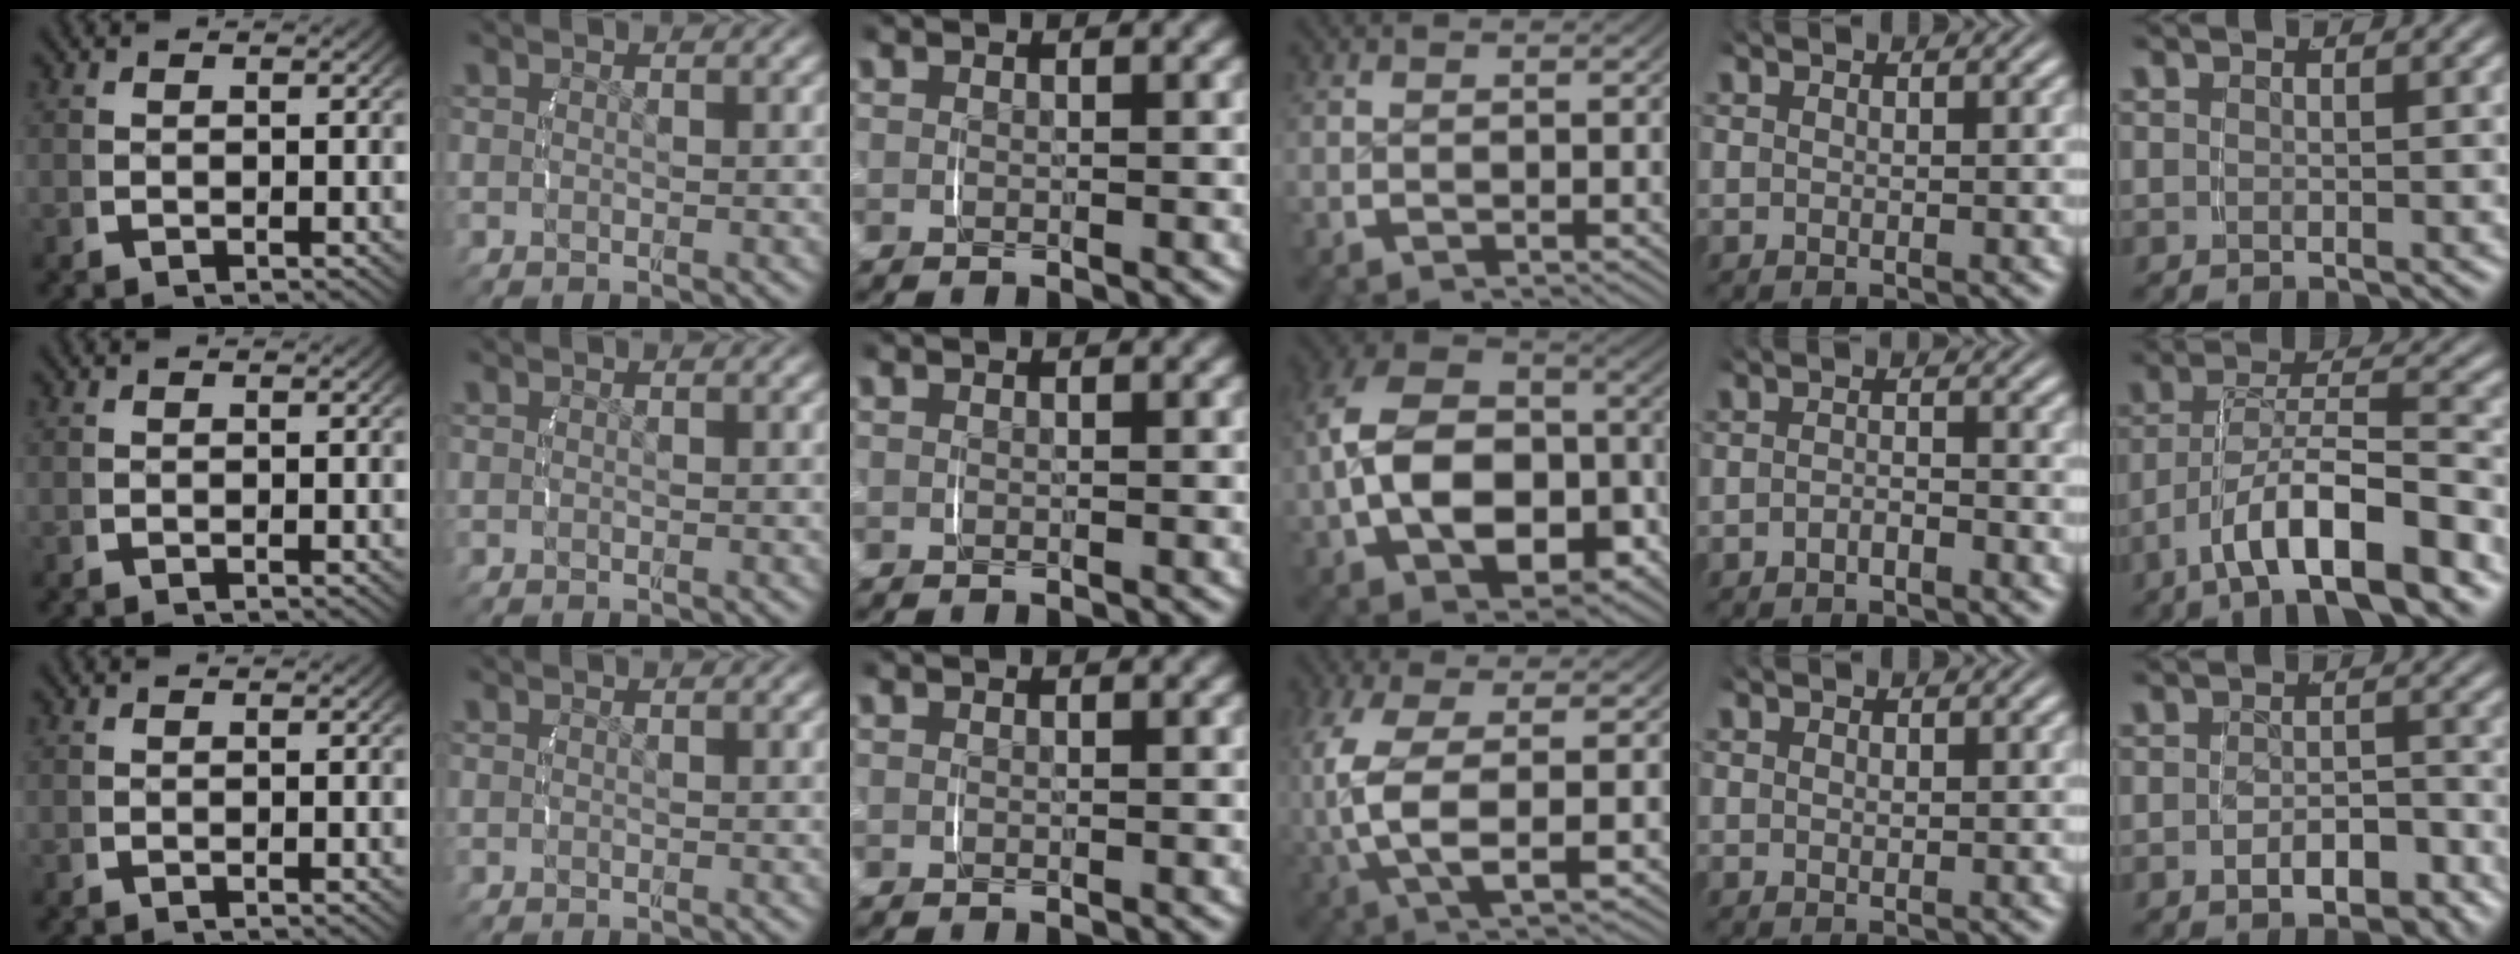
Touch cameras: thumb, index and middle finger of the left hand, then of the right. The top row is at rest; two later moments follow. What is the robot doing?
{"motion": "lift_and_place", "object": "napkin"}